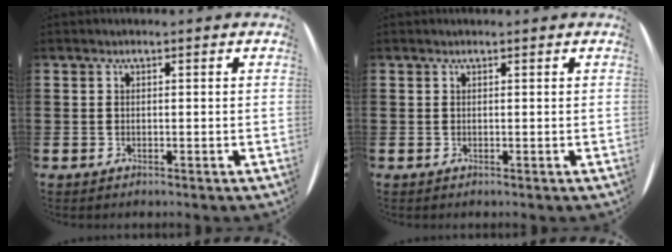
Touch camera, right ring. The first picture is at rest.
{"total": 0.0}